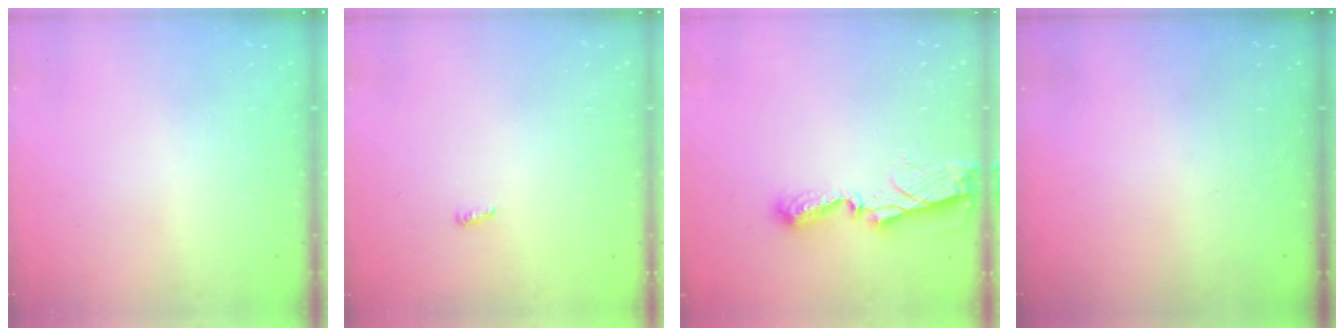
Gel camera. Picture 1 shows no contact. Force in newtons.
{"total": 2.6, "press": 2.6, "slide": 0.2}
{"total": 7.1, "press": 7.1, "slide": 0.2}
{"total": 0.0}